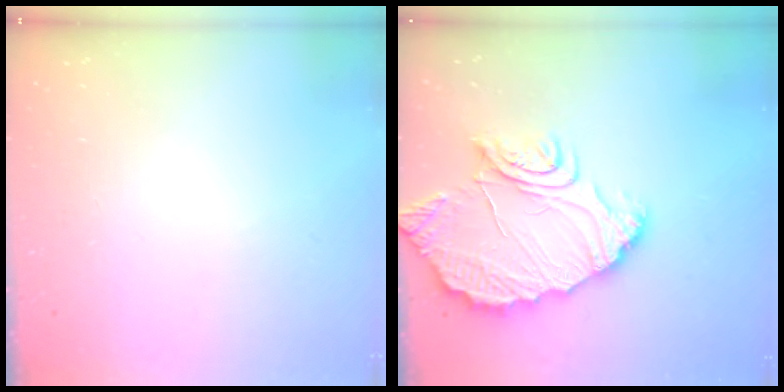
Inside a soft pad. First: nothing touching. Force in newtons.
{"total": 16.6, "press": 16.5, "slide": 1.4}